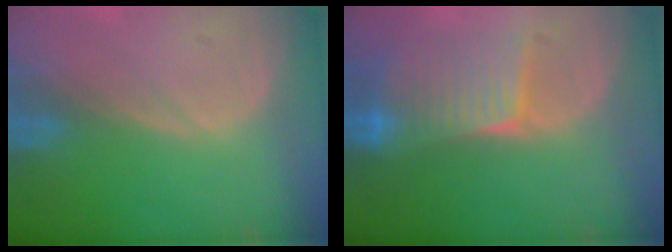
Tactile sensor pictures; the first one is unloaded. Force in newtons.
{"total": 6.8, "press": 6.8, "slide": 0.3}